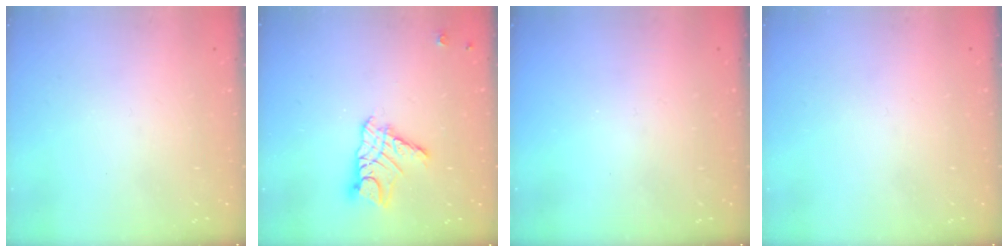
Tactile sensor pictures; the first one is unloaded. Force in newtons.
{"total": 10.3, "press": 10.3, "slide": 0.6}
{"total": 0.0}
{"total": 0.0}